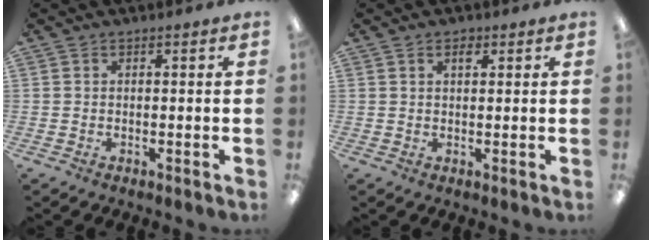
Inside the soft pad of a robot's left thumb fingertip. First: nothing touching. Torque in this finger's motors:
{"motor_torque": [-0.13, -0.03, -0.40, 0.19, 0.00]}